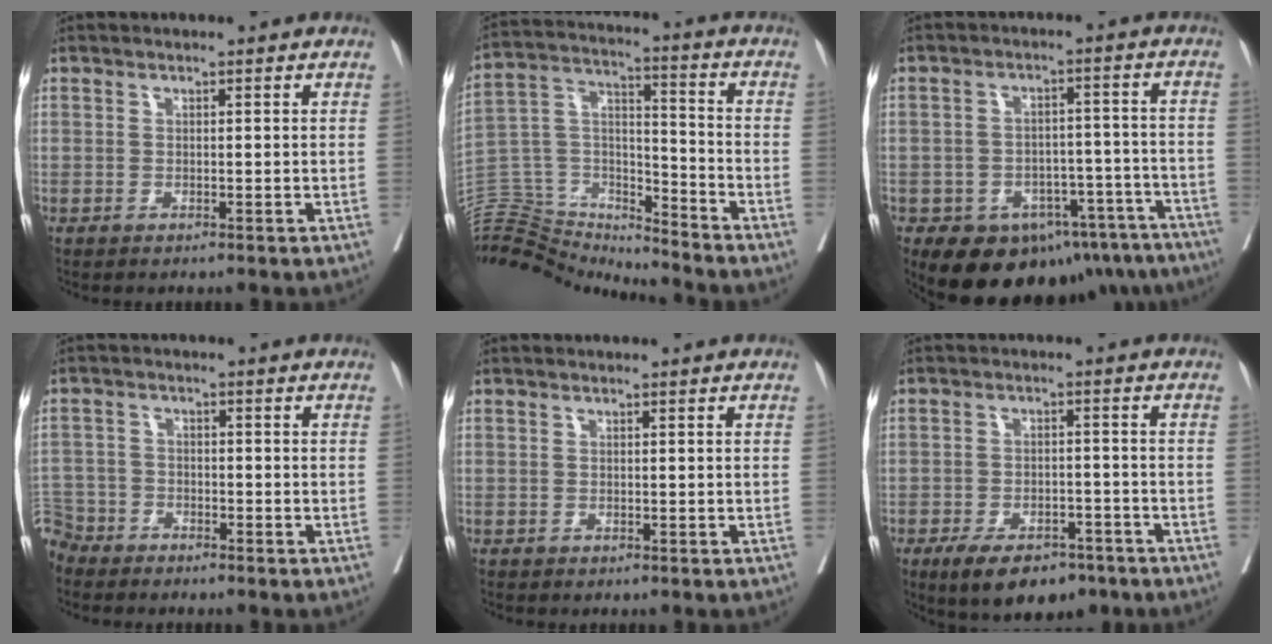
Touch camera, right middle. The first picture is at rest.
{"total": 18.8, "force": [-18.4, 2.7, 2.8], "torque": [-0.064, 0.052, -0.322]}
{"total": 18.8, "force": [-14.3, 9.3, 7.8], "torque": [-0.080, 0.028, -0.171]}
{"total": 5.8, "force": [-5.1, 2.6, -0.6], "torque": [0.010, -0.003, -0.104]}
{"total": 0.0}
{"total": 10.2, "force": [-7.3, 4.6, 5.6], "torque": [-0.081, -0.002, -0.111]}